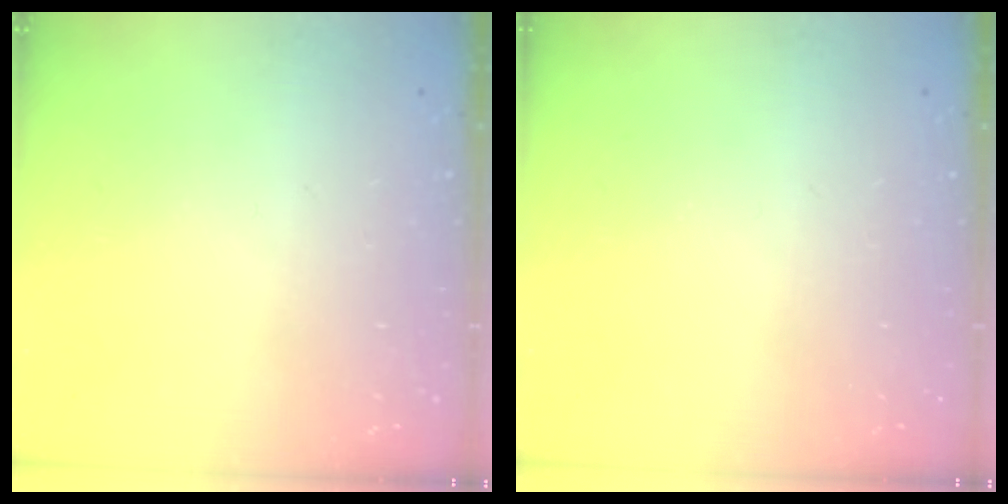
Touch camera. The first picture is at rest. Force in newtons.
{"total": 0.0}